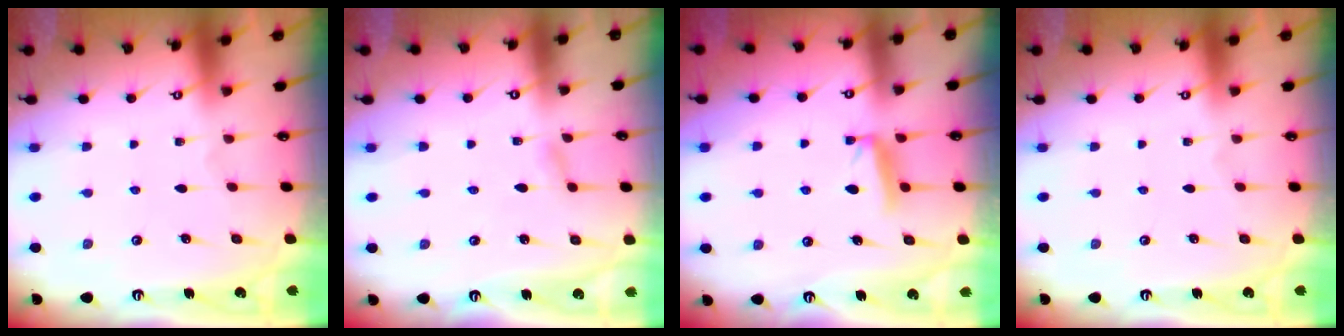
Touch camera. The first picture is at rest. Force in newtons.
{"total": 2.1, "press": 2.0, "slide": 0.2}
{"total": 6.1, "press": 6.0, "slide": 0.7}
{"total": 0.0}